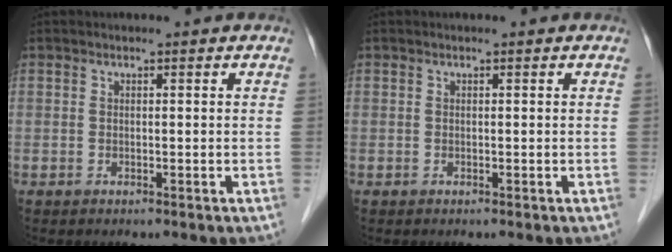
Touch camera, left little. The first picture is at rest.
{"total": 0.0}